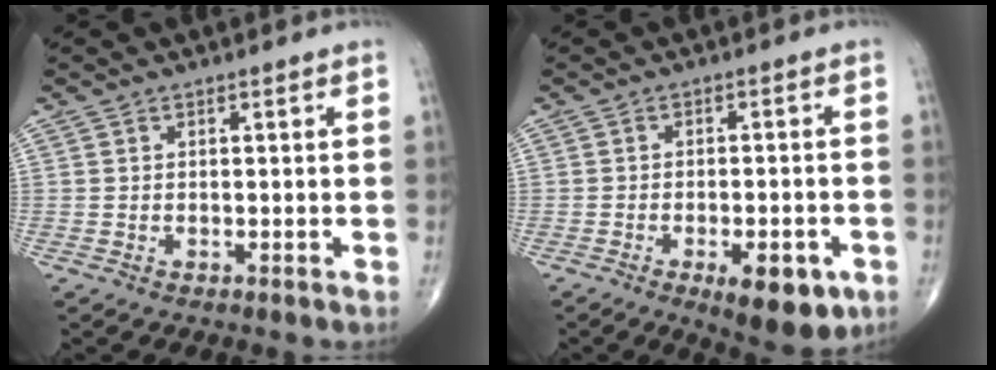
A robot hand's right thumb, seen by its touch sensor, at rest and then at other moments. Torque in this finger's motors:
{"motor_torque": [1.24, 1.56, -0.03, -0.22, 0.26]}